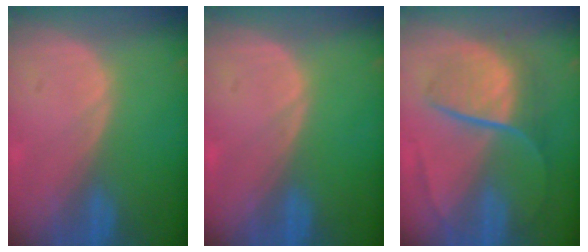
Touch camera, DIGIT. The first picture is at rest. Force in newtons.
{"total": 0.0}
{"total": 9.1, "press": 7.7, "slide": 5.0}